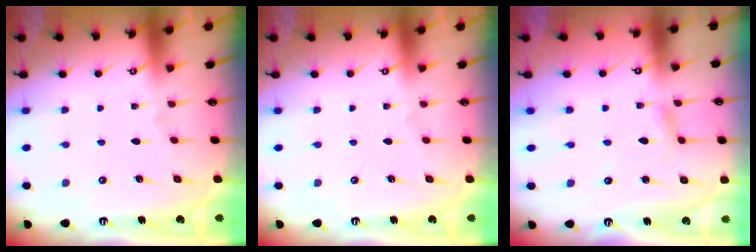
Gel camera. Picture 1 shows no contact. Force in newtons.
{"total": 0.0}
{"total": 2.3, "press": 2.3, "slide": 0.3}